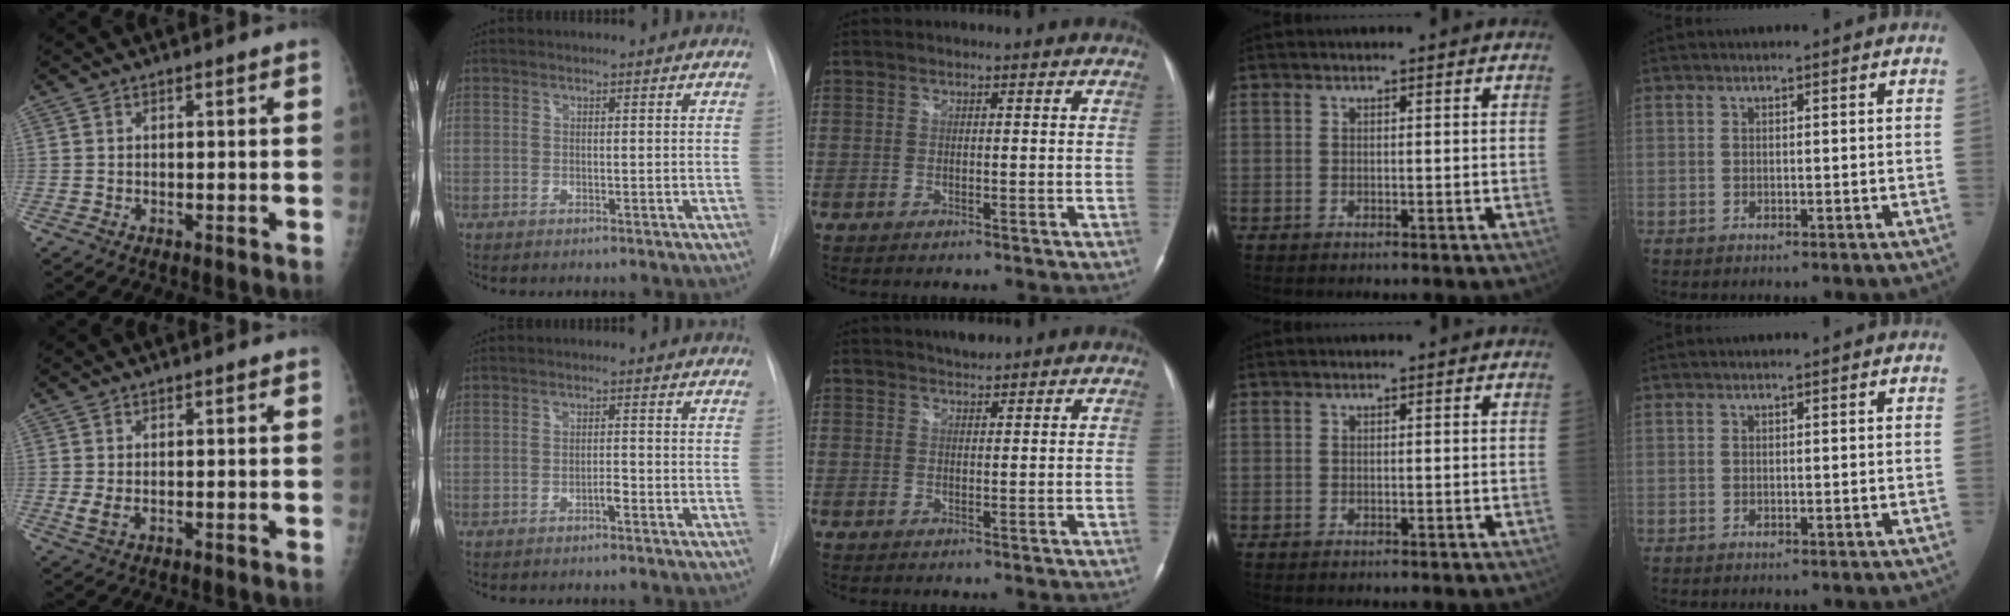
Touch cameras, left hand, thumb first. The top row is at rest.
{"thumb": {"total": 2.3, "force": [0.3, 1.3, 1.9], "torque": [-0.037, -0.004, 0.011]}, "index": {"total": 1.4, "force": [-1.2, 0.1, 0.7], "torque": [-0.013, -0.004, -0.022]}, "middle": {"total": 2.0, "force": [1.9, 0.3, 0.5], "torque": [-0.016, 0.004, 0.035]}}